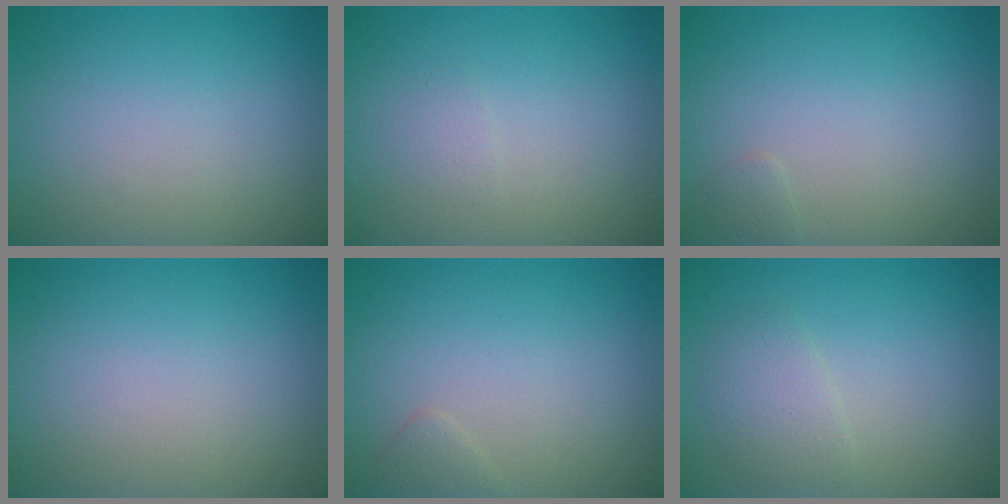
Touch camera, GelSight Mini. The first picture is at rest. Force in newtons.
{"total": 0.7, "press": 0.7, "slide": 0.0}
{"total": 0.6, "press": 0.6, "slide": 0.1}
{"total": 0.0}
{"total": 0.9, "press": 0.9, "slide": 0.0}
{"total": 2.0, "press": 2.0, "slide": 0.1}